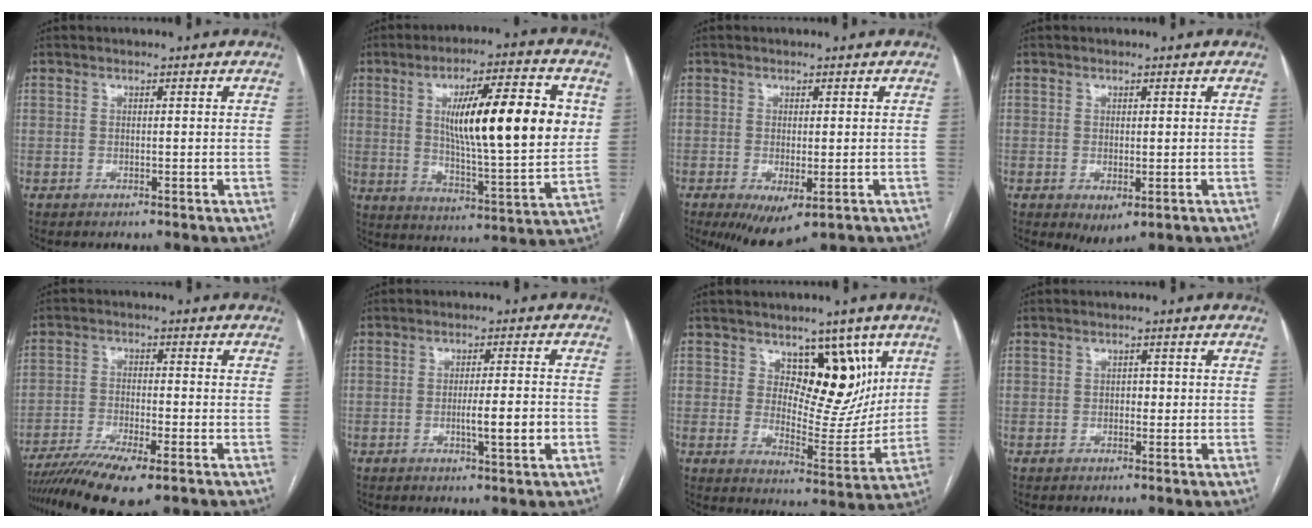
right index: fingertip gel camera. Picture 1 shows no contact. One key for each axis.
{"total": 20.2, "fx": 4.5, "fy": 3.1, "fz": 19.5, "tx": -0.299, "ty": 0.003, "tz": 0.066}
{"total": 7.3, "fx": -3.9, "fy": 2.5, "fz": 5.6, "tx": -0.084, "ty": -0.021, "tz": -0.055}
{"total": 3.0, "fx": -1.1, "fy": 1.4, "fz": 2.5, "tx": -0.037, "ty": -0.010, "tz": -0.002}
{"total": 11.1, "fx": -7.9, "fy": 1.8, "fz": 7.7, "tx": -0.130, "ty": -0.018, "tz": -0.130}
{"total": 5.1, "fx": -1.4, "fy": 0.1, "fz": 4.9, "tx": -0.079, "ty": -0.006, "tz": -0.020}
{"total": 10.6, "fx": 5.3, "fy": 5.7, "fz": 7.1, "tx": -0.083, "ty": -0.005, "tz": 0.091}
{"total": 1.2, "fx": -0.1, "fy": 0.9, "fz": 0.8, "tx": -0.006, "ty": 0.004, "tz": -0.003}